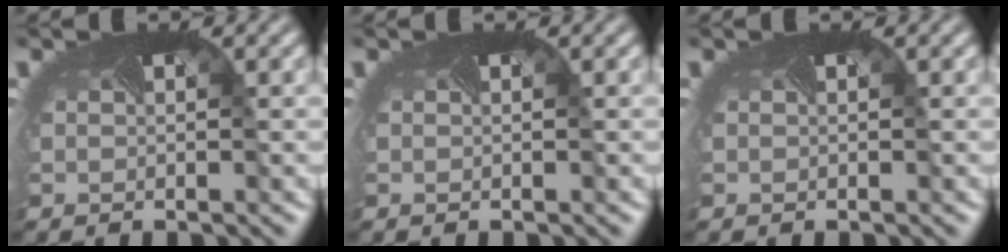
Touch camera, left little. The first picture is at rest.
{"total": 0.0}
{"total": 0.0}